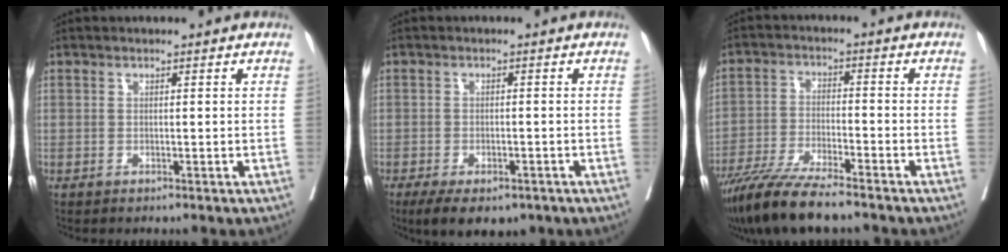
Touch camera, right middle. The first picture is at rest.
{"total": 8.5, "force": [-5.7, 3.9, 4.8], "torque": [-0.068, -0.005, -0.085]}
{"total": 11.1, "force": [-9.2, 0.9, 6.1], "torque": [-0.104, -0.031, -0.161]}